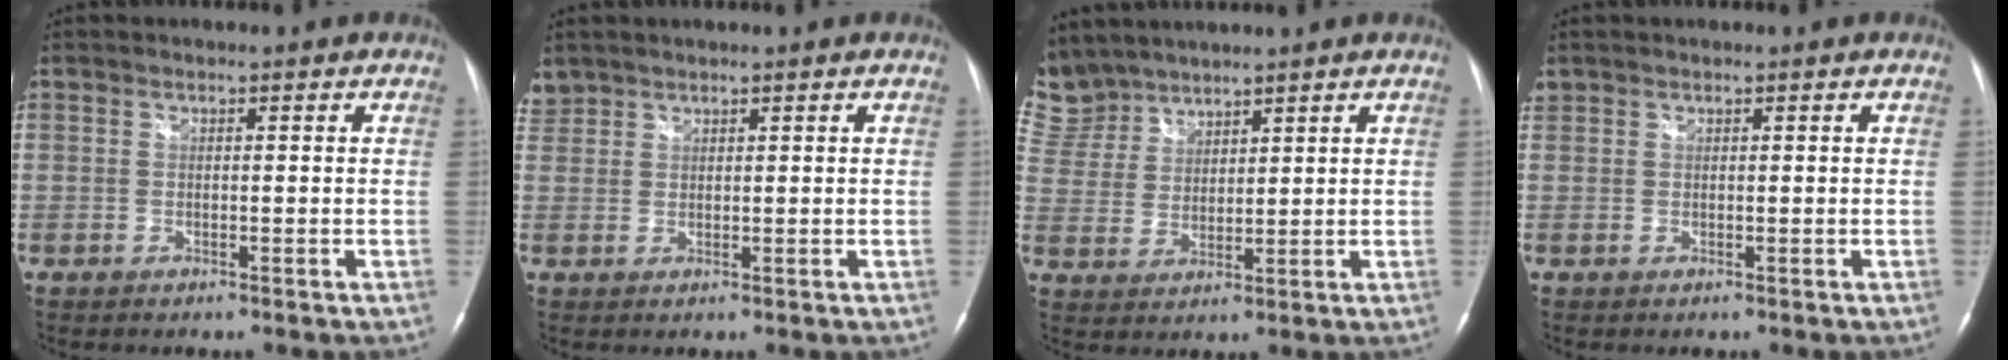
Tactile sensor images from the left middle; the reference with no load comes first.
{"total": 2.3, "force": [2.0, 1.0, -0.2], "torque": [0.001, 0.014, 0.042]}
{"total": 9.6, "force": [8.7, 4.2, 0.7], "torque": [-0.037, 0.016, 0.192]}
{"total": 0.9, "force": [0.7, 0.6, 0.0], "torque": [0.000, 0.015, 0.014]}